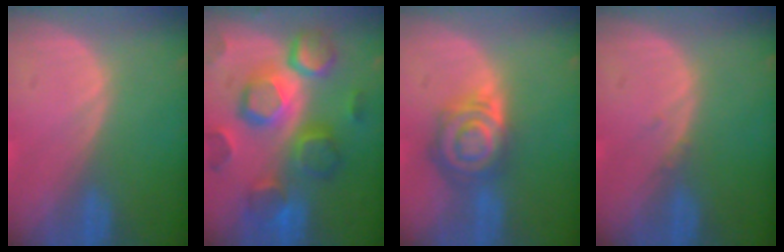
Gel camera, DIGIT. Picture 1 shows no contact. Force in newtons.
{"total": 12.3, "press": 12.3, "slide": 1.0}
{"total": 7.8, "press": 7.0, "slide": 3.4}
{"total": 0.6, "press": 0.5, "slide": 0.1}